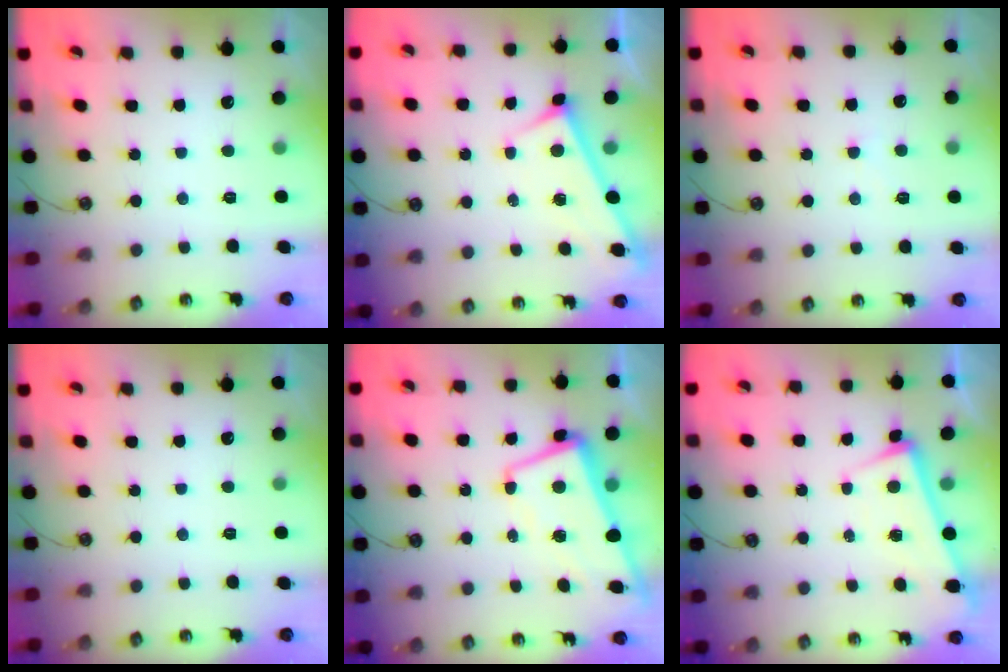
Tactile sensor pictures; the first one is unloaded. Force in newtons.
{"total": 3.1, "press": 3.1, "slide": 0.3}
{"total": 1.9, "press": 1.8, "slide": 0.5}
{"total": 0.0}
{"total": 1.8, "press": 1.3, "slide": 1.2}
{"total": 0.8, "press": 0.7, "slide": 0.5}